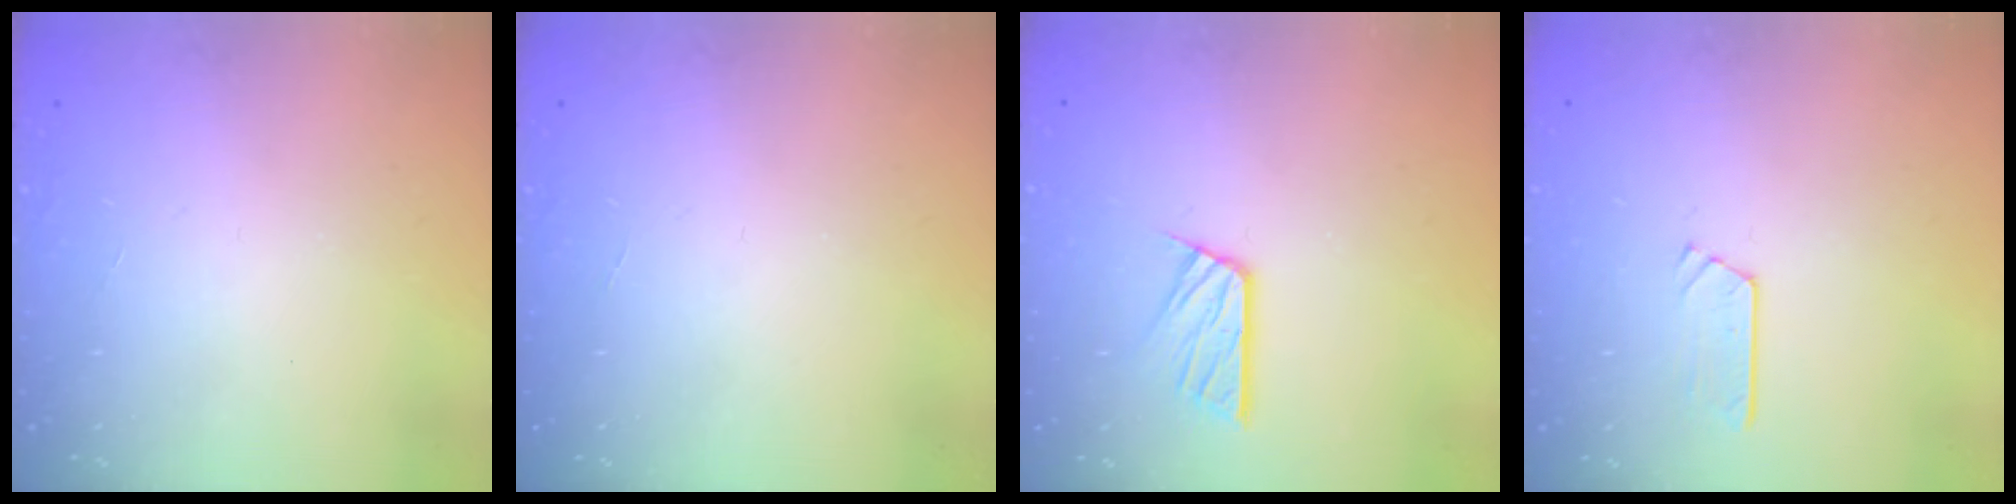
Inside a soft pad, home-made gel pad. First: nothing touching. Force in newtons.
{"total": 0.0}
{"total": 8.5, "press": 8.5, "slide": 0.8}
{"total": 2.8, "press": 2.8, "slide": 0.3}